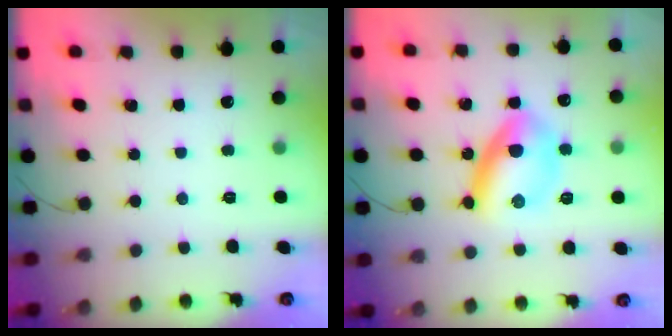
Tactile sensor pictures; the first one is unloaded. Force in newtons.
{"total": 10.8, "press": 10.8, "slide": 0.3}